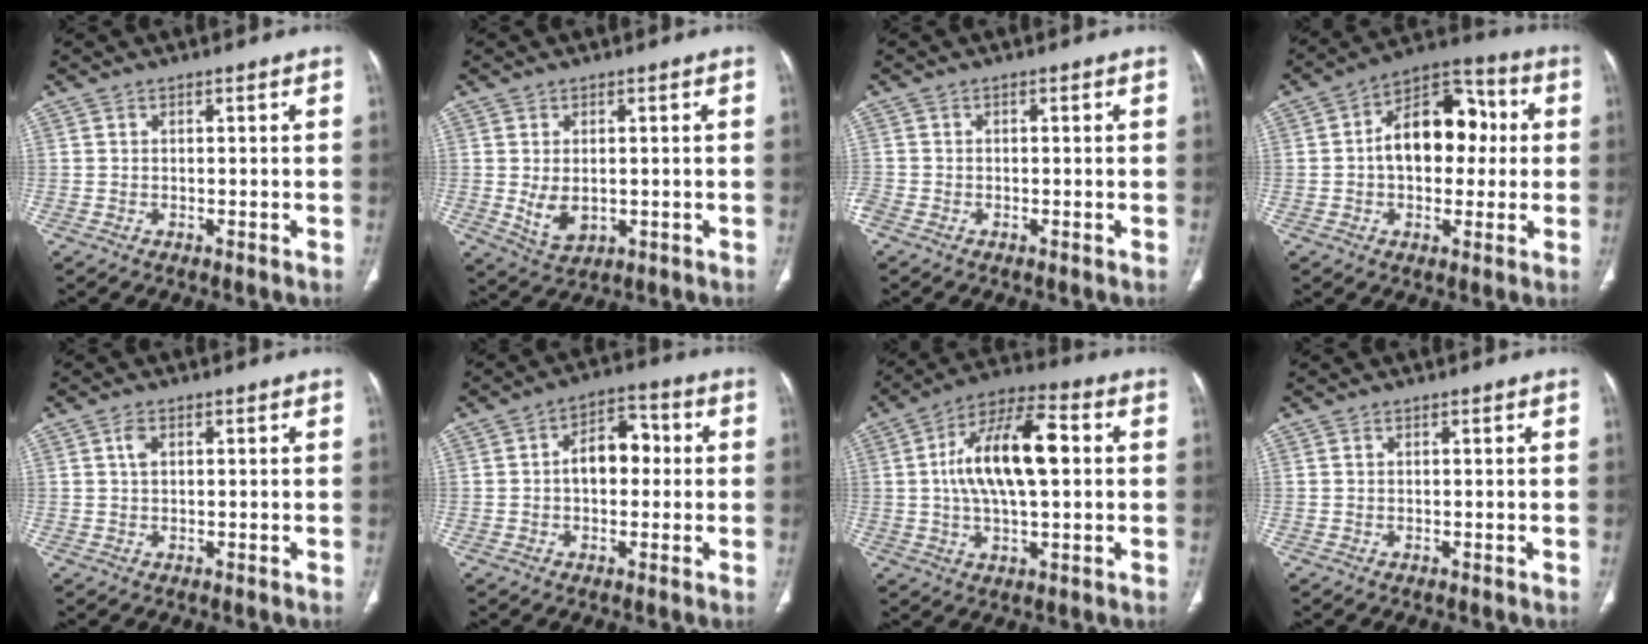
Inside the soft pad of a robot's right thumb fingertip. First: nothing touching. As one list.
[{"total": 5.1, "force": [-0.2, 3.3, 3.9], "torque": [-0.063, -0.011, 0.012]}, {"total": 1.4, "force": [-0.7, 0.9, 0.7], "torque": [-0.020, -0.002, -0.017]}, {"total": 15.0, "force": [1.1, 9.8, 11.3], "torque": [-0.129, 0.035, 0.008]}, {"total": 2.3, "force": [0.8, 1.3, 1.7], "torque": [-0.032, 0.005, 0.016]}, {"total": 8.2, "force": [0.3, 5.4, 6.1], "torque": [-0.068, 0.026, -0.003]}, {"total": 16.2, "force": [1.9, 7.2, 14.4], "torque": [-0.253, 0.022, 0.028]}, {"total": 0.0}]